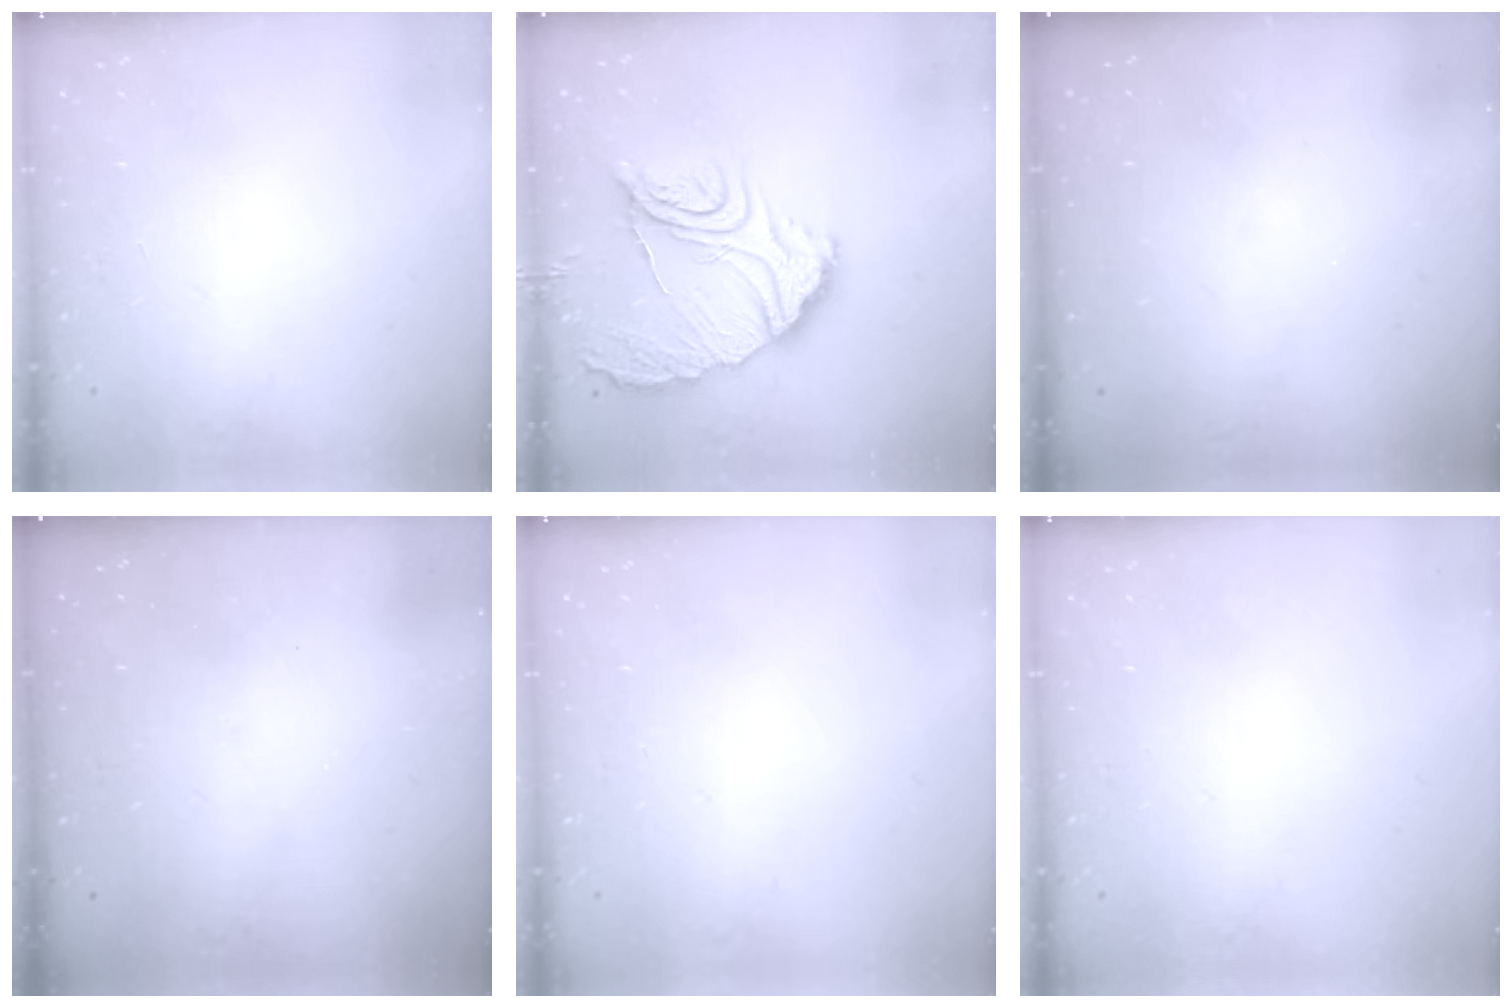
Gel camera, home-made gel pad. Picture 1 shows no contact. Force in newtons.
{"total": 18.5, "press": 18.5, "slide": 1.8}
{"total": 3.2, "press": 3.2, "slide": 0.1}
{"total": 3.0, "press": 2.9, "slide": 0.8}
{"total": 0.0}
{"total": 0.0}